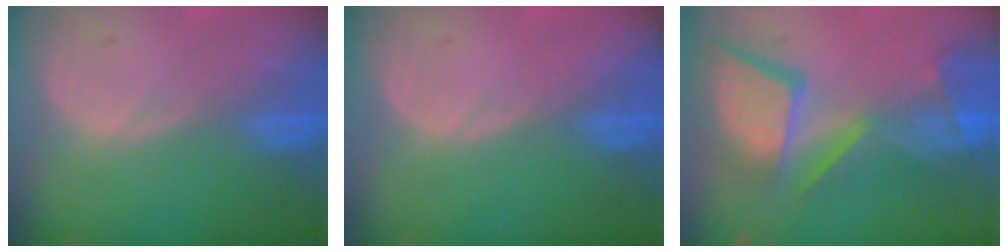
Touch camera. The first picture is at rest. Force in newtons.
{"total": 0.0}
{"total": 13.8, "press": 11.3, "slide": 8.0}